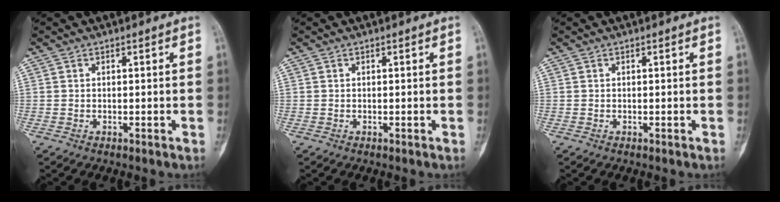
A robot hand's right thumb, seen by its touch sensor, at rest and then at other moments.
{"total": 0.0}
{"total": 0.0}